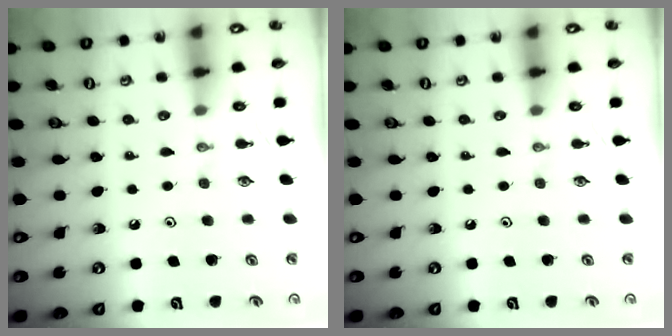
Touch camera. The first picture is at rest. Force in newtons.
{"total": 0.0}